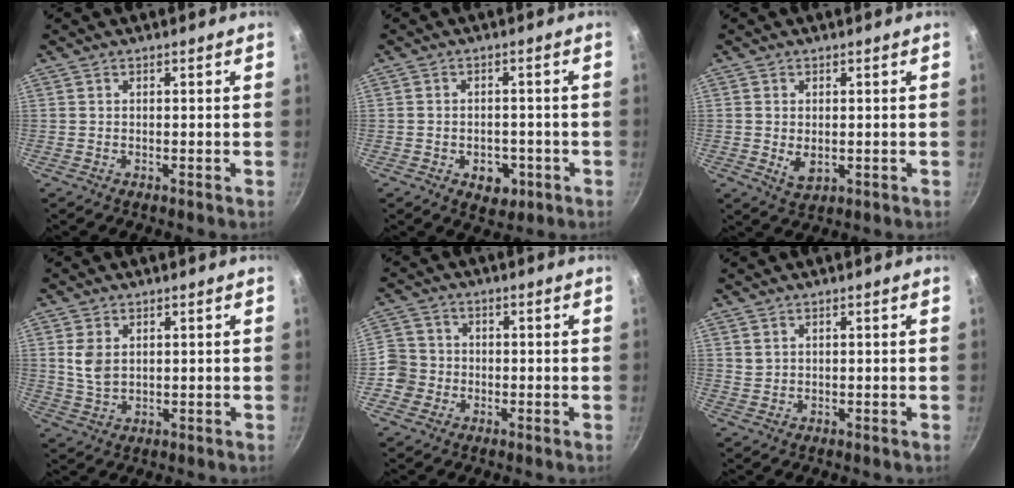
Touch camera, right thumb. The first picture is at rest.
{"total": 5.7, "force": [-2.1, 4.1, 3.4], "torque": [-0.029, 0.011, -0.020]}
{"total": 3.8, "force": [-0.2, 2.6, 2.8], "torque": [-0.049, -0.009, 0.004]}
{"total": 5.0, "force": [1.4, 3.3, 3.5], "torque": [-0.065, -0.013, 0.032]}
{"total": 5.8, "force": [-1.7, 5.4, 1.3], "torque": [0.008, 0.019, -0.045]}
{"total": 1.3, "force": [0.8, 0.9, 0.5], "torque": [-0.004, 0.000, 0.017]}